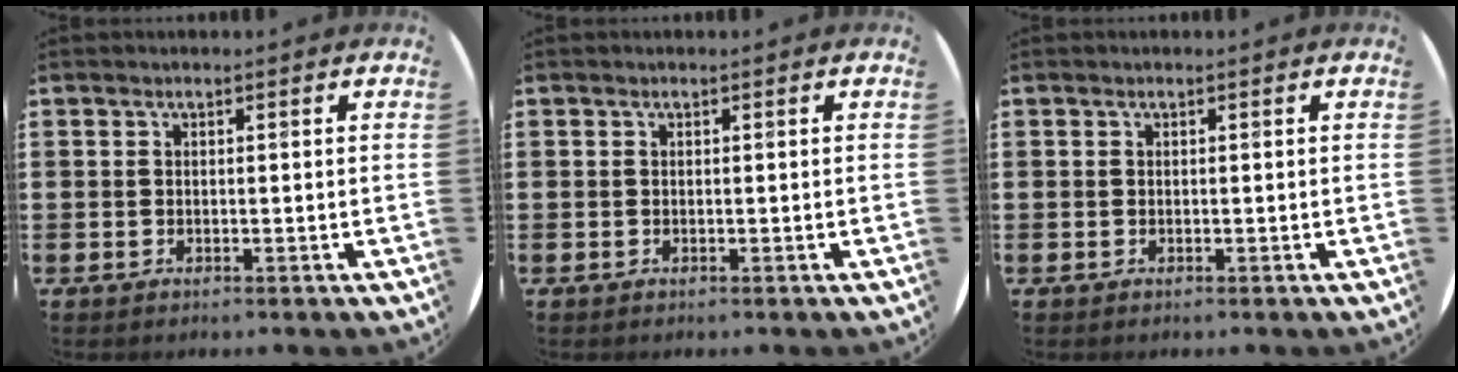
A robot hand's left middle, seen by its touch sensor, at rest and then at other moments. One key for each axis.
{"total": 0.0}
{"total": 0.0}